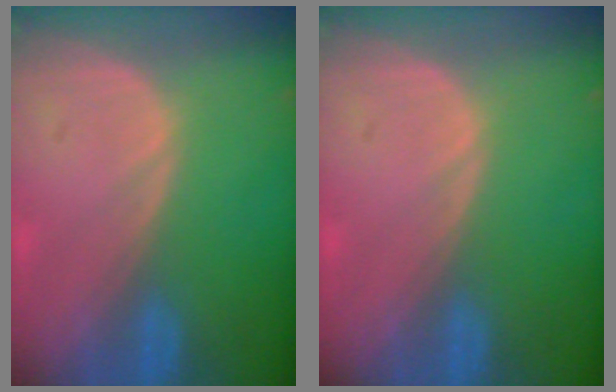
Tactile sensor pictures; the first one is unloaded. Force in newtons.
{"total": 0.0}